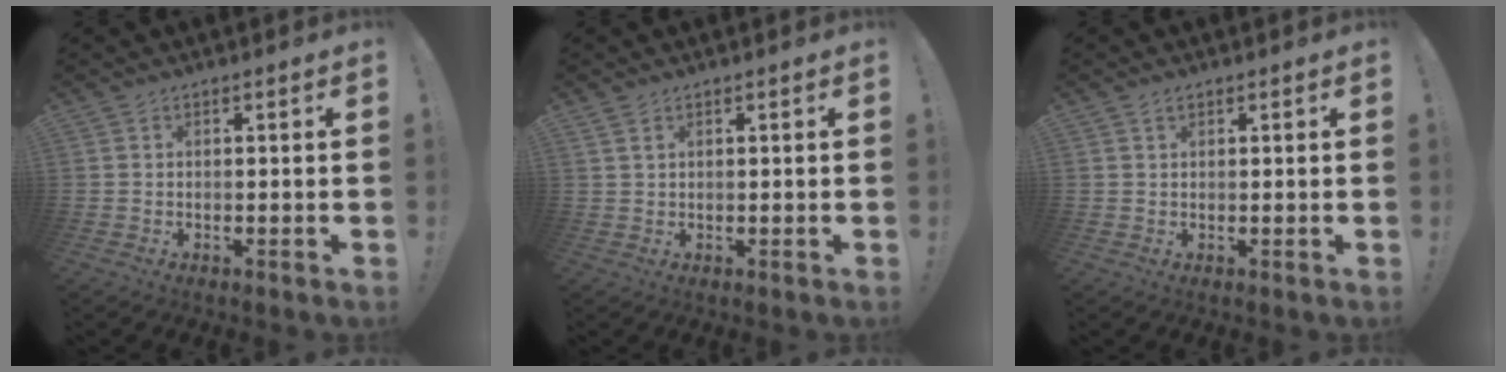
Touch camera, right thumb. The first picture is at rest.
{"total": 1.8, "force": [1.1, 0.9, 1.0], "torque": [-0.017, -0.001, 0.021]}
{"total": 1.0, "force": [0.7, 0.6, 0.4], "torque": [-0.002, 0.000, 0.012]}